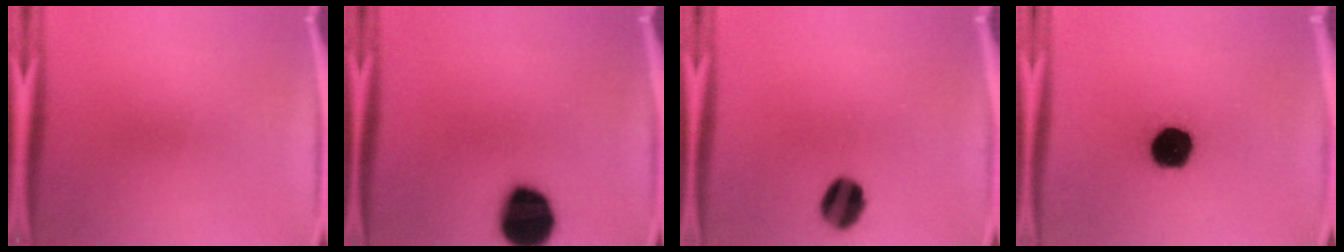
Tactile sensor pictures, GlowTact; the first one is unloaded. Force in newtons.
{"total": 17.6}
{"total": 9.3}
{"total": 14.8}